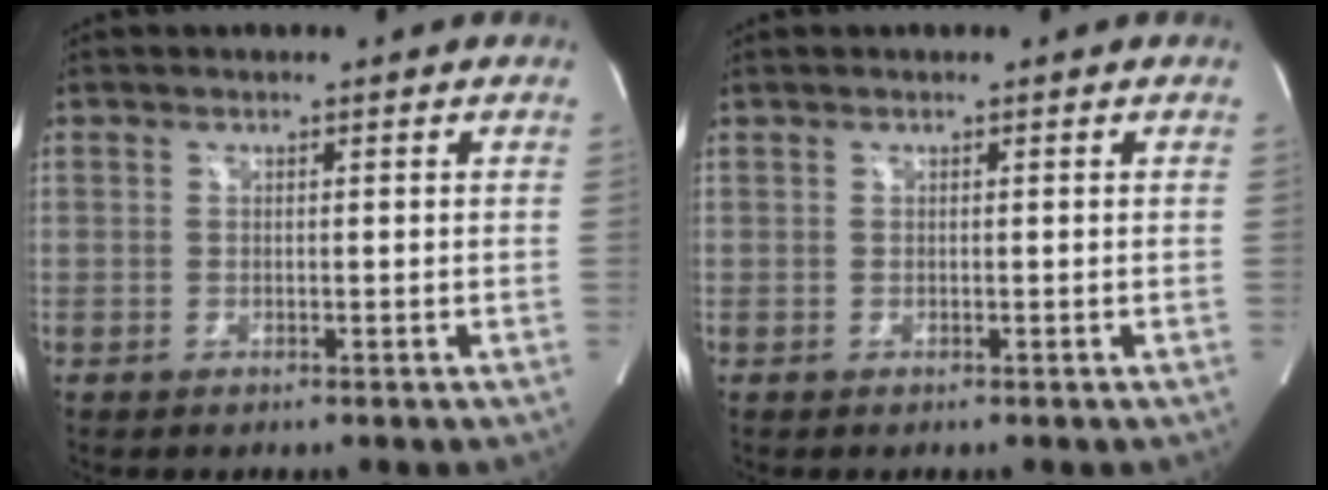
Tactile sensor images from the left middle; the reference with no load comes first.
{"total": 0.0}